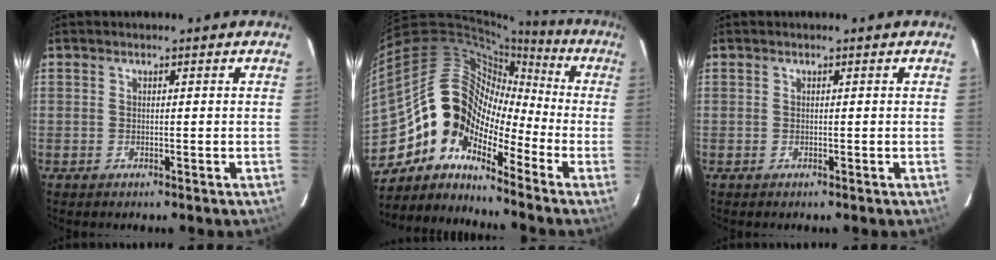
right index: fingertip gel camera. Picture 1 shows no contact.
{"total": 14.1, "force": [-8.0, 9.3, 6.9], "torque": [-0.119, 0.017, -0.177]}
{"total": 0.0}